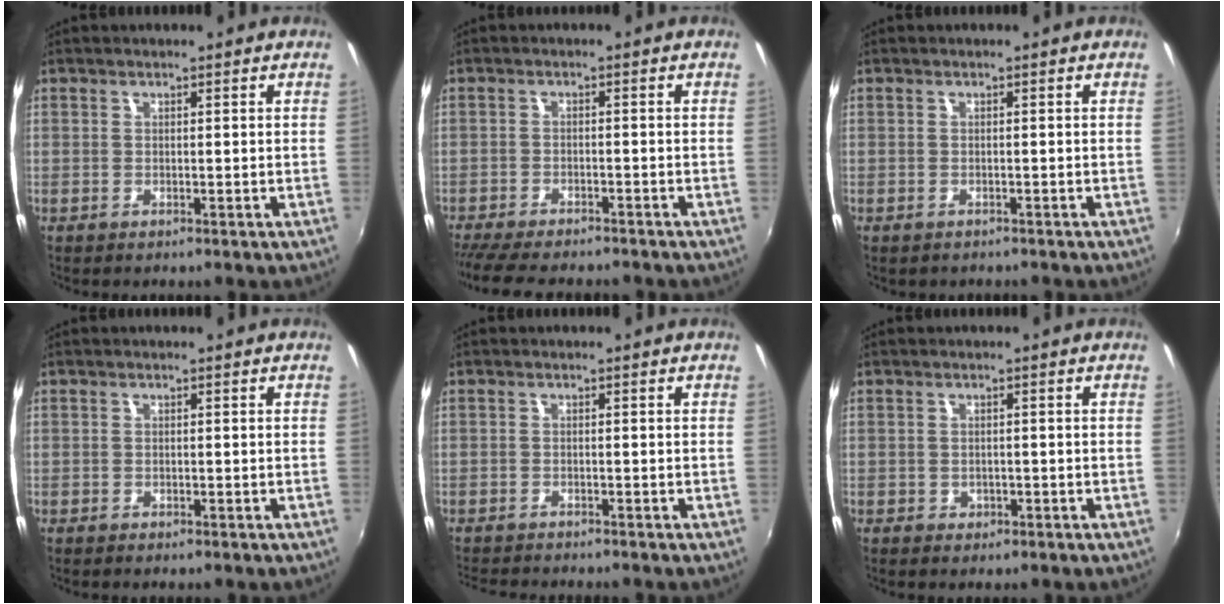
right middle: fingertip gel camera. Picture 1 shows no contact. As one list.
[{"total": 10.2, "force": [-9.0, 1.8, 4.4], "torque": [-0.104, -0.027, -0.142]}, {"total": 1.0, "force": [-0.9, 0.5, 0.3], "torque": [-0.011, -0.003, -0.009]}, {"total": 1.0, "force": [-0.8, 0.5, 0.3], "torque": [-0.009, -0.004, -0.013]}, {"total": 4.8, "force": [-4.5, 0.3, 1.5], "torque": [-0.042, -0.018, -0.076]}, {"total": 1.8, "force": [-0.7, 1.6, 0.5], "torque": [-0.011, -0.003, -0.008]}]